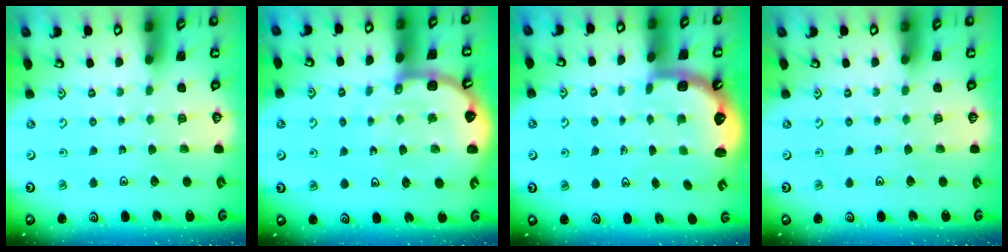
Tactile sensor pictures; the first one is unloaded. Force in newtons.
{"total": 7.1, "press": 7.1, "slide": 0.8}
{"total": 2.8, "press": 2.5, "slide": 1.2}
{"total": 0.0}